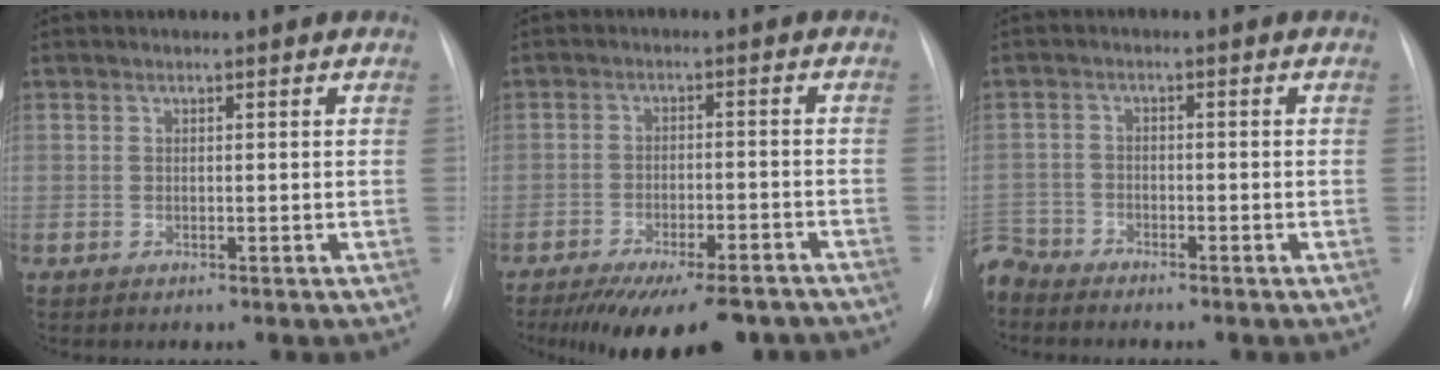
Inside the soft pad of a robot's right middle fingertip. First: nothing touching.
{"total": 14.6, "force": [-11.7, 4.0, 7.7], "torque": [-0.110, -0.010, -0.162]}
{"total": 4.7, "force": [-4.5, 1.2, -0.1], "torque": [0.009, -0.011, -0.090]}